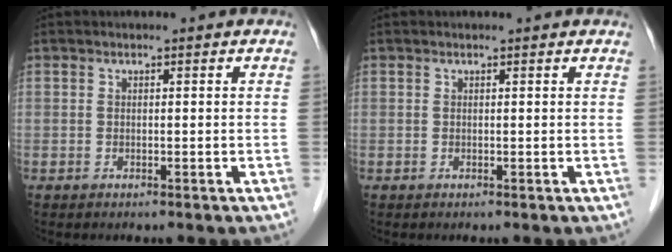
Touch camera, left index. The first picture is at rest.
{"total": 0.9, "force": [0.8, 0.1, 0.2], "torque": [-0.010, 0.005, 0.008]}